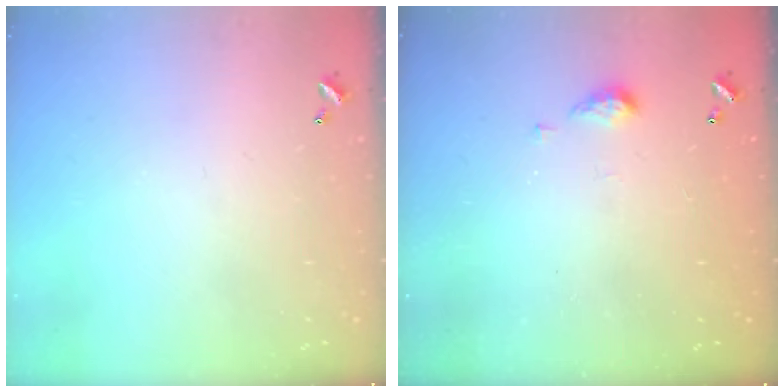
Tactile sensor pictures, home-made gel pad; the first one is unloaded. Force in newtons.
{"total": 3.1, "press": 3.1, "slide": 0.6}